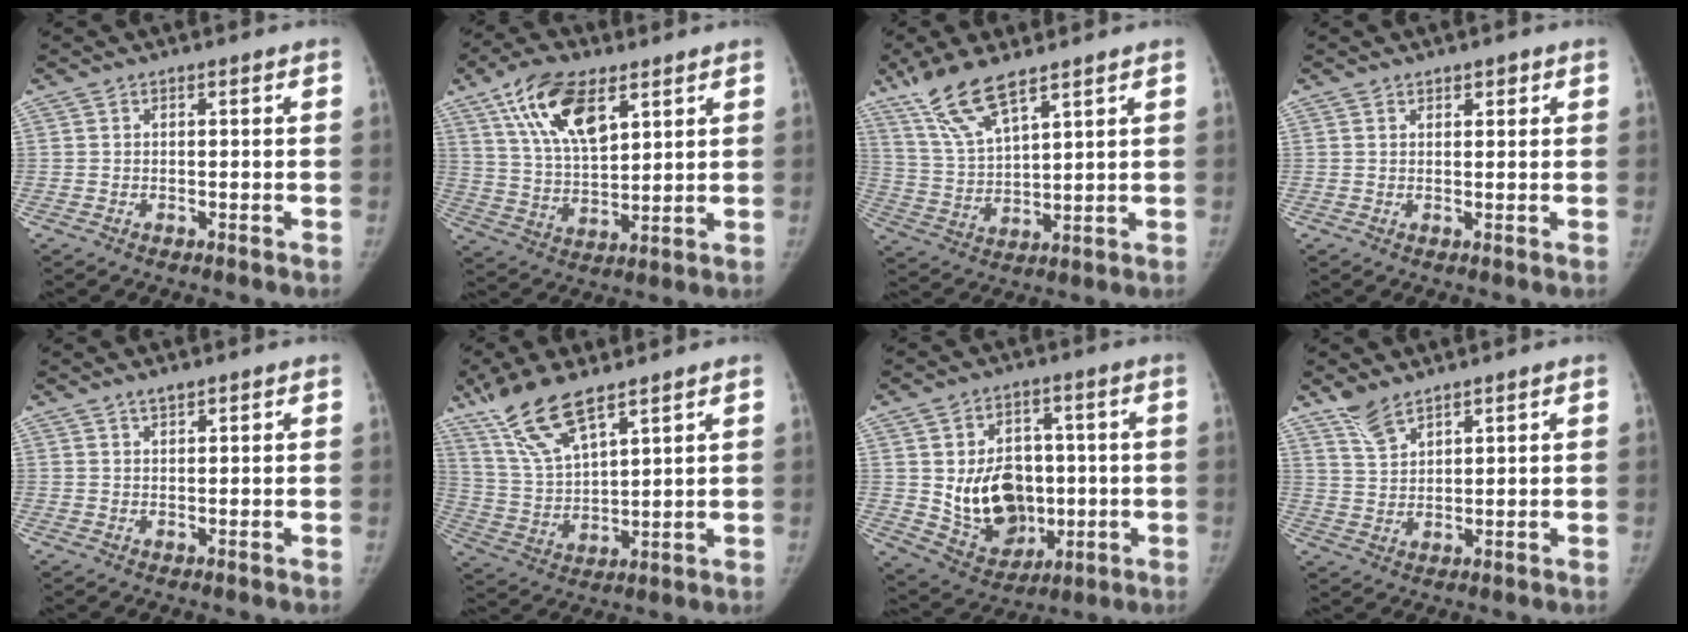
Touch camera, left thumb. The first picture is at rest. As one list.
[{"total": 14.6, "force": [7.7, 6.7, 10.5], "torque": [-0.173, -0.024, 0.146]}, {"total": 11.5, "force": [8.2, 3.0, 7.6], "torque": [-0.148, -0.032, 0.173]}, {"total": 2.0, "force": [1.3, 1.0, 1.2], "torque": [-0.007, -0.006, 0.018]}, {"total": 2.0, "force": [1.6, 0.6, 1.1], "torque": [-0.016, -0.009, 0.028]}, {"total": 13.7, "force": [9.5, 4.1, 8.9], "torque": [-0.170, -0.035, 0.199]}, {"total": 15.2, "force": [-0.3, 11.4, 10.0], "torque": [-0.118, -0.005, 0.018]}, {"total": 5.2, "force": [4.2, 2.0, 2.4], "torque": [-0.041, -0.018, 0.091]}]